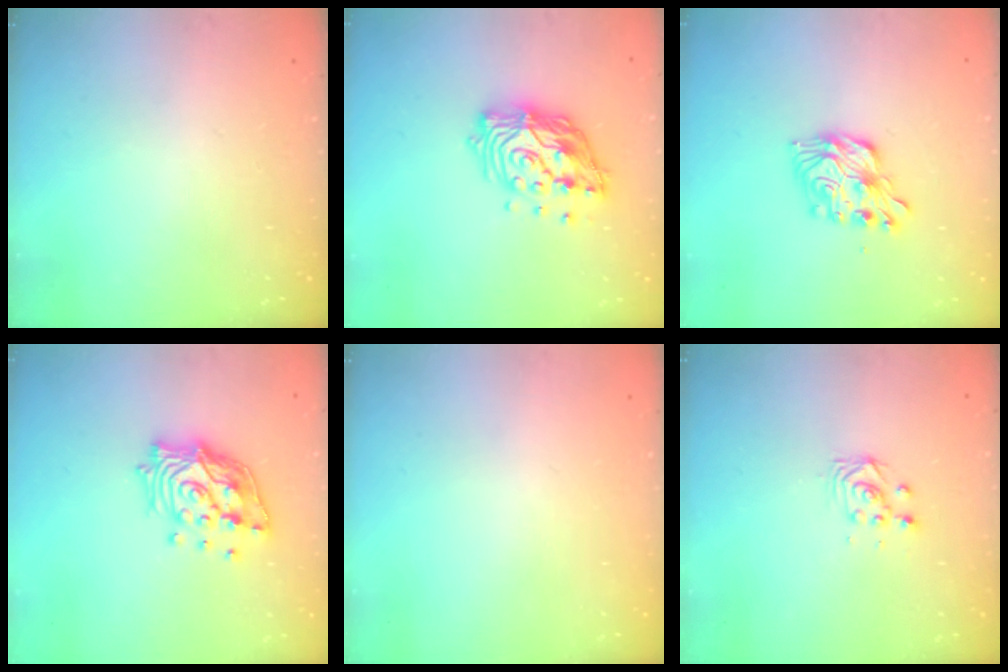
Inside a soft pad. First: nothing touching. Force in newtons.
{"total": 14.9, "press": 14.9, "slide": 1.3}
{"total": 11.8, "press": 11.8, "slide": 0.4}
{"total": 15.5, "press": 15.4, "slide": 0.9}
{"total": 0.0}
{"total": 2.9, "press": 2.9, "slide": 0.4}